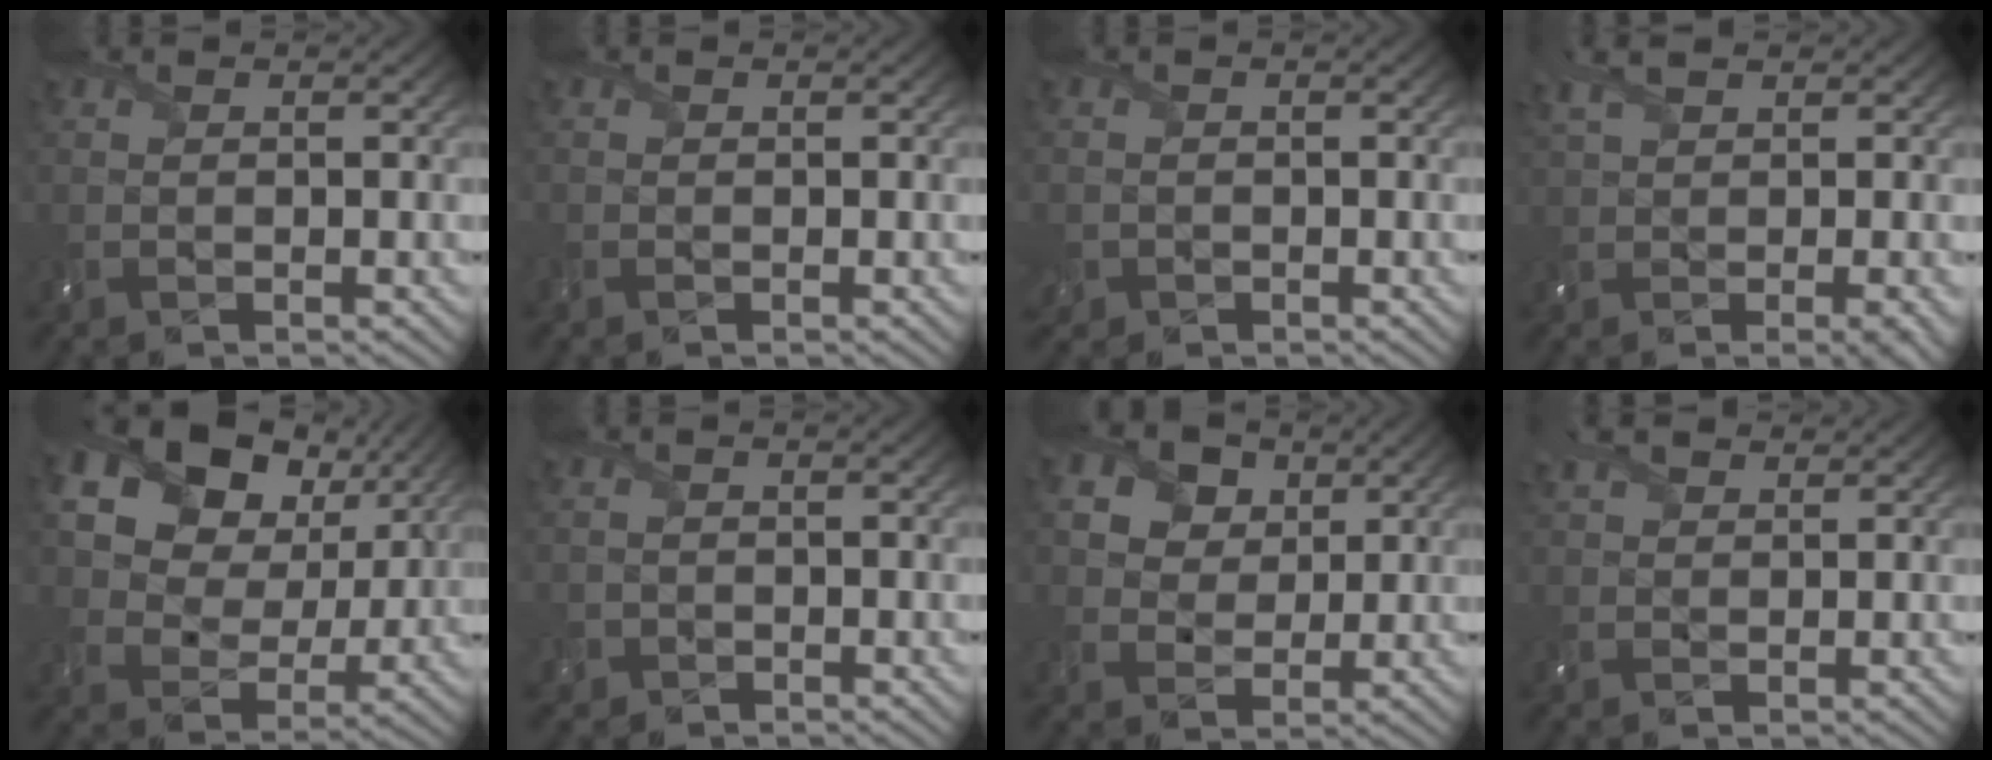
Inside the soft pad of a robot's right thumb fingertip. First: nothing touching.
{"total": 0.6, "force": [-0.5, 0.3, 0.2], "torque": [-0.008, -0.003, -0.010]}
{"total": 2.0, "force": [-1.0, 1.7, 0.3], "torque": [-0.011, -0.010, -0.026]}
{"total": 5.4, "force": [1.1, 1.6, 5.0], "torque": [-0.096, 0.011, 0.022]}
{"total": 19.5, "force": [9.5, 13.9, 9.8], "torque": [-0.235, 0.053, 0.204]}
{"total": 1.3, "force": [-0.8, 1.1, -0.1], "torque": [0.008, -0.004, -0.017]}
{"total": 10.5, "force": [5.5, 7.6, 4.8], "torque": [-0.139, 0.018, 0.089]}
{"total": 3.8, "force": [2.6, 1.9, 2.1], "torque": [-0.060, 0.016, 0.048]}